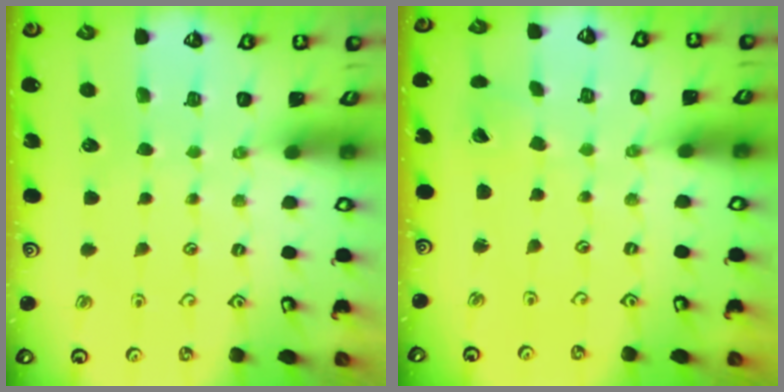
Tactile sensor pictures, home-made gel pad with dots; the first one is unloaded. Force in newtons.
{"total": 0.0}